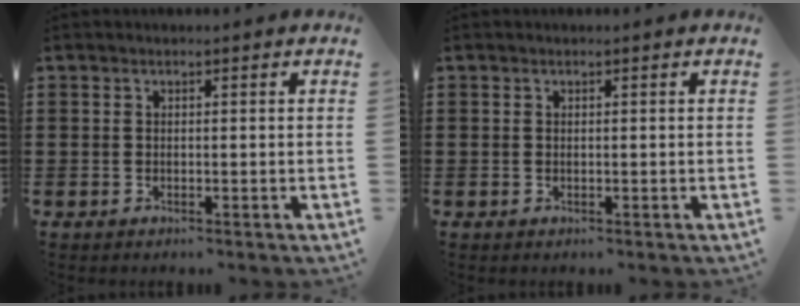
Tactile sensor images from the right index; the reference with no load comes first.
{"total": 0.0}